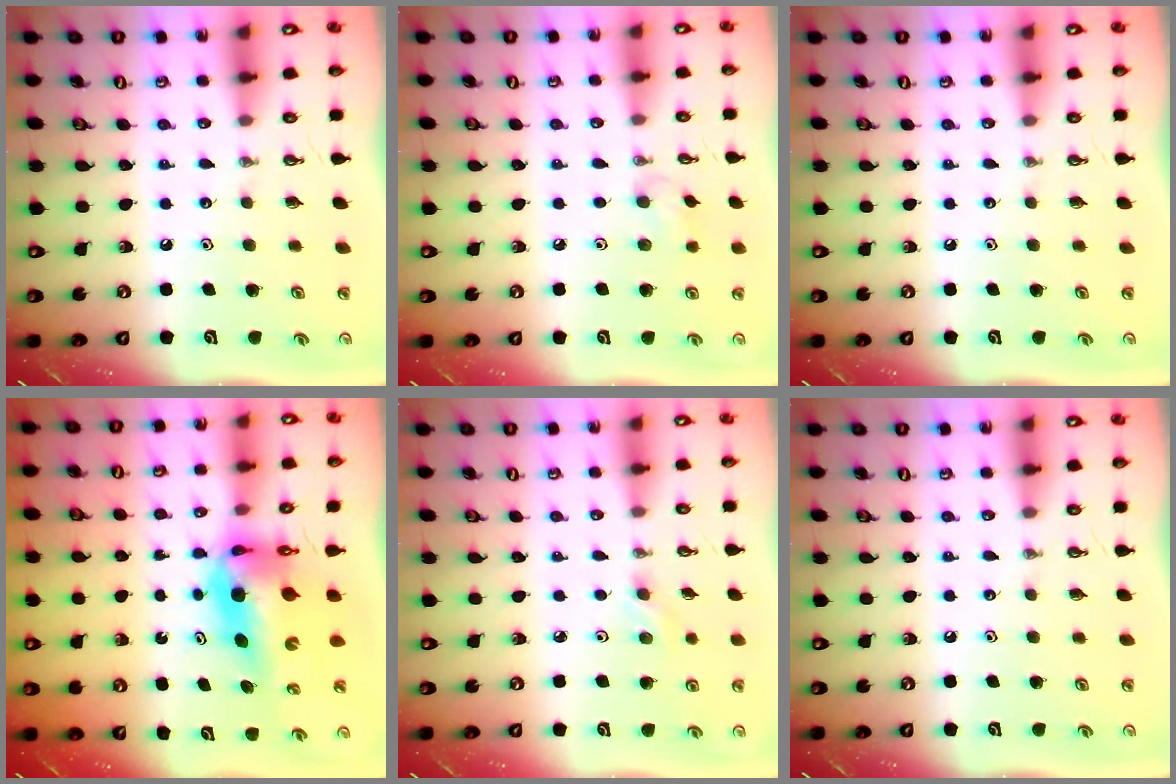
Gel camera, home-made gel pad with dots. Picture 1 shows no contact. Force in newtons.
{"total": 6.0, "press": 5.1, "slide": 3.1}
{"total": 0.0}
{"total": 8.4, "press": 8.3, "slide": 1.5}
{"total": 2.8, "press": 2.7, "slide": 0.8}
{"total": 0.0}